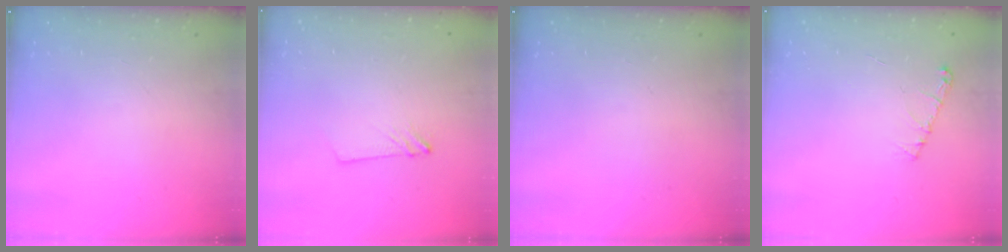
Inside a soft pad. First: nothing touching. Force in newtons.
{"total": 2.4, "press": 2.4, "slide": 0.2}
{"total": 0.0}
{"total": 5.9, "press": 5.9, "slide": 0.7}